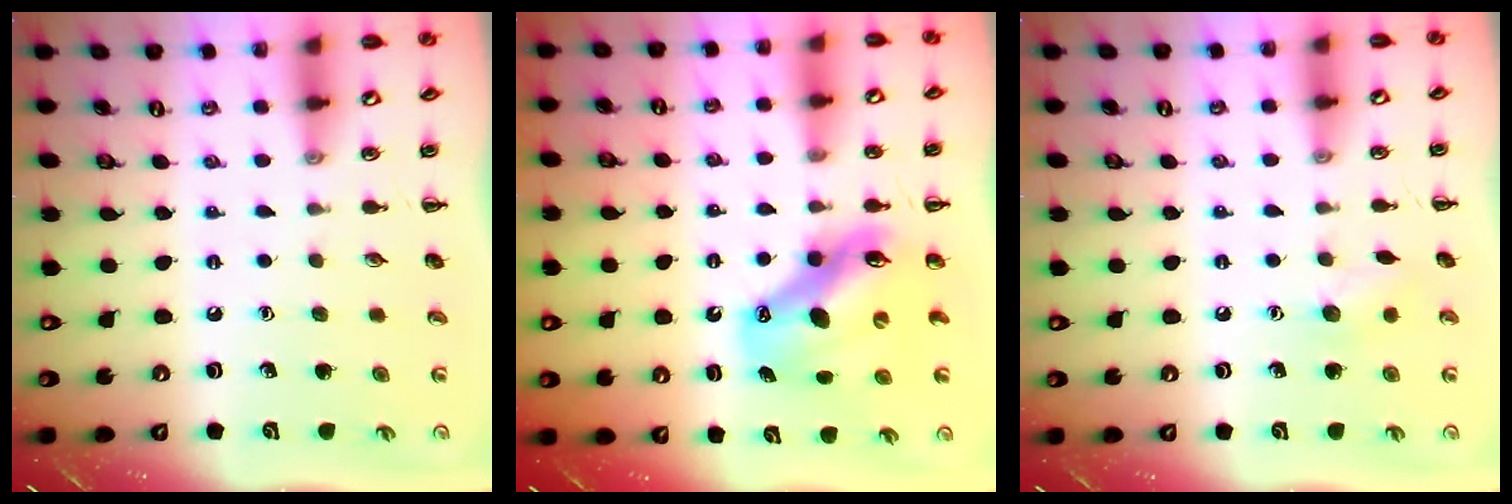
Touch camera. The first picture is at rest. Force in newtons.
{"total": 10.7, "press": 10.3, "slide": 2.8}
{"total": 6.1, "press": 6.1, "slide": 0.9}